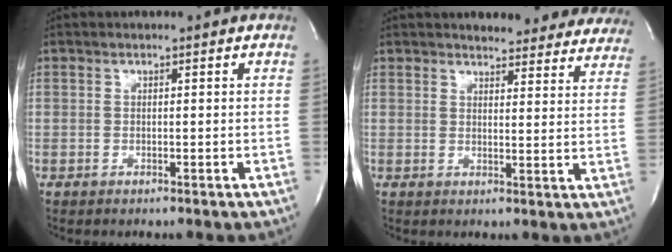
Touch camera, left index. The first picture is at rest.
{"total": 19.4, "force": [18.0, 4.8, 5.3], "torque": [-0.056, -0.048, 0.191]}